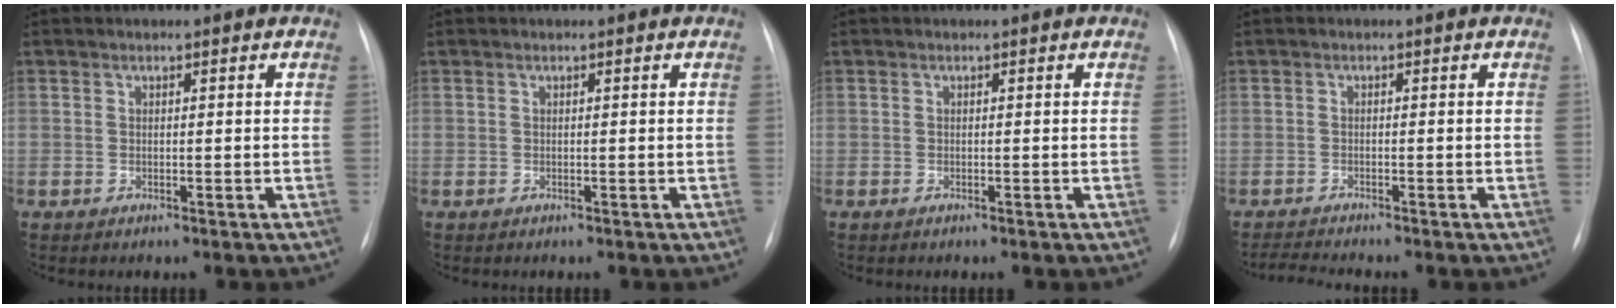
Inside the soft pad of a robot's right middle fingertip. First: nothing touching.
{"total": 0.0}
{"total": 0.0}
{"total": 2.5, "force": [-2.3, -1.0, 0.4], "torque": [-0.020, -0.019, -0.044]}